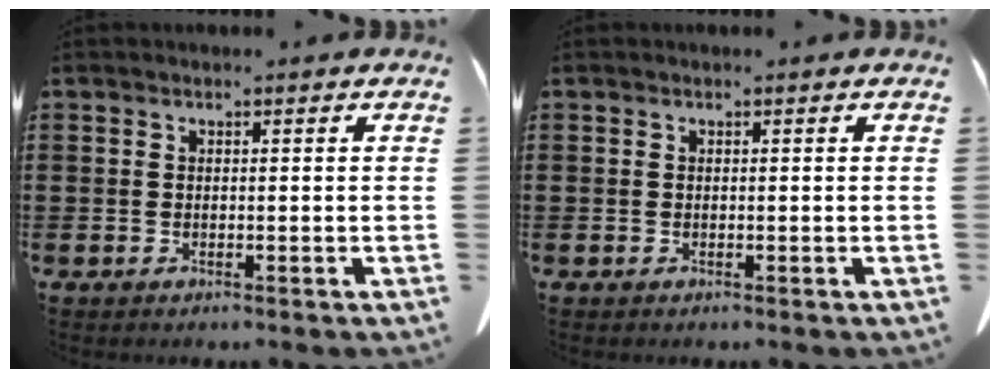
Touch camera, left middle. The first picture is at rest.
{"total": 0.0}